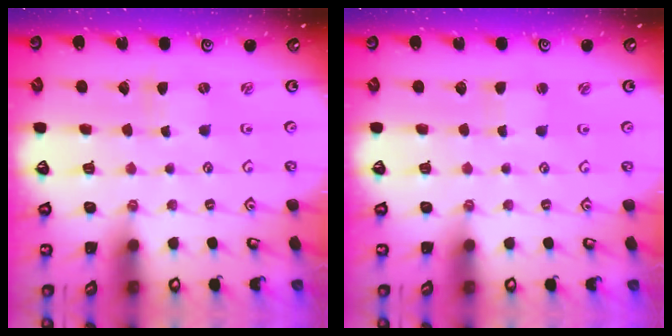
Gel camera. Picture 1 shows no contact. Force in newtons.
{"total": 1.1, "press": 1.1, "slide": 0.3}